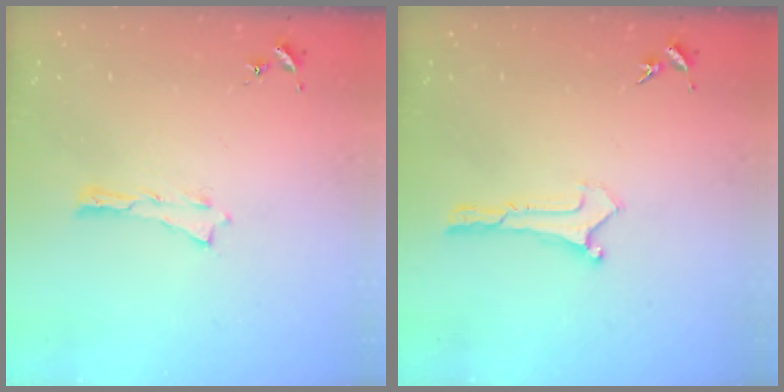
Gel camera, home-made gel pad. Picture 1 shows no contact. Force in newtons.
{"total": 0.0}